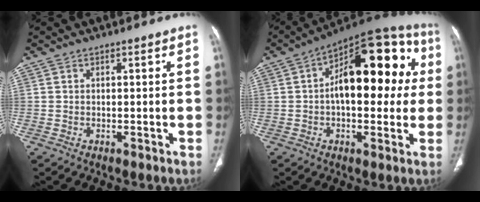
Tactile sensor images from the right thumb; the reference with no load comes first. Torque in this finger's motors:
{"motor_torque": [-0.18, 1.23, 0.79, 0.61, 0.12]}